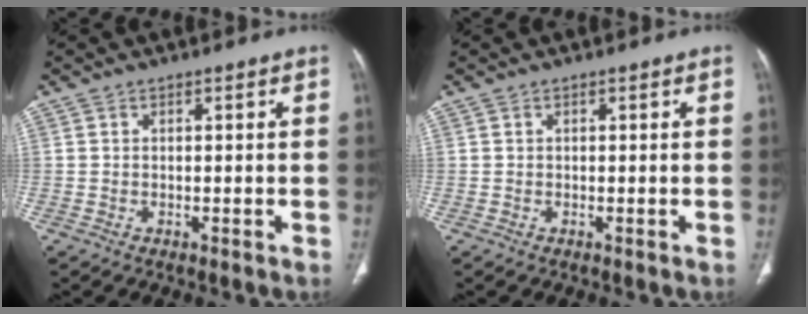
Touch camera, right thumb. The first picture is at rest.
{"total": 0.0}